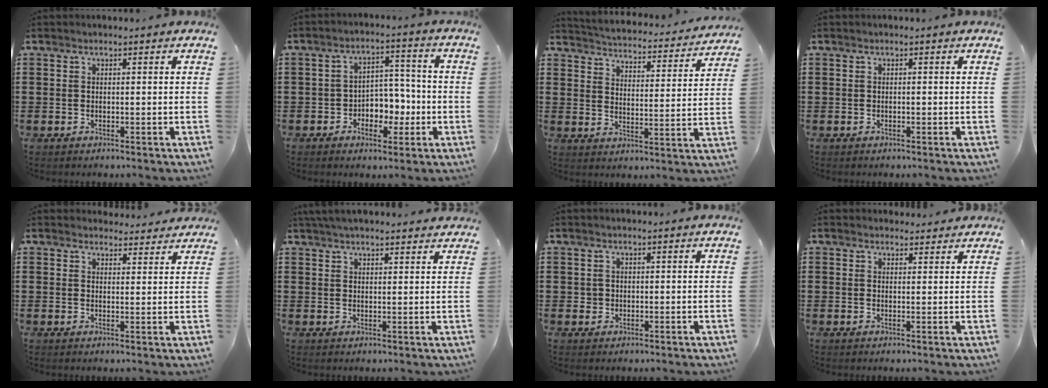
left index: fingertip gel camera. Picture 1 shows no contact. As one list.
[{"total": 4.9, "force": [-1.7, 4.0, 2.4], "torque": [-0.046, 0.008, -0.037]}, {"total": 3.7, "force": [3.7, -0.1, 0.1], "torque": [-0.026, -0.036, 0.057]}, {"total": 0.0}, {"total": 3.1, "force": [2.9, 0.8, 0.2], "torque": [-0.006, -0.012, 0.054]}, {"total": 3.2, "force": [3.1, 0.1, 0.8], "torque": [-0.023, -0.003, 0.060]}, {"total": 1.0, "force": [0.2, 1.0, 0.1], "torque": [-0.005, 0.005, 0.004]}, {"total": 1.7, "force": [1.7, 0.5, 0.1], "torque": [0.003, 0.000, 0.031]}]